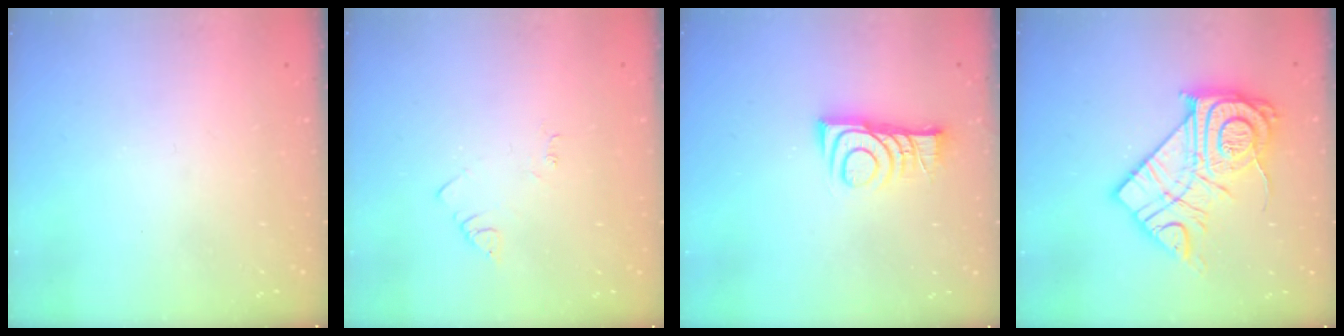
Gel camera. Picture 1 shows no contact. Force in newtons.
{"total": 2.7, "press": 2.7, "slide": 0.4}
{"total": 9.1, "press": 9.1, "slide": 0.4}
{"total": 20.7, "press": 20.6, "slide": 1.9}